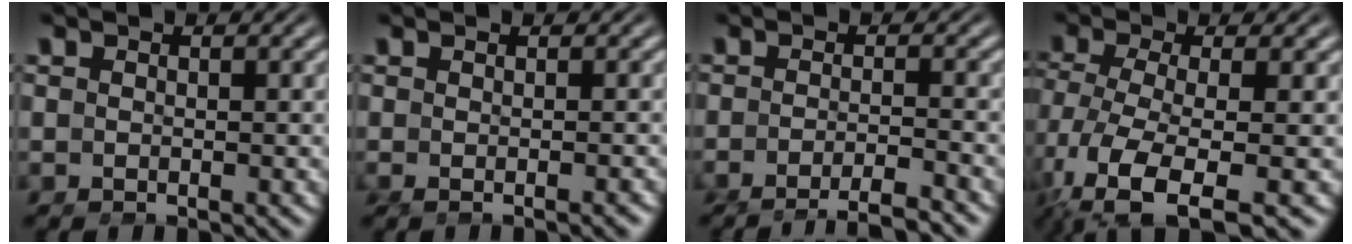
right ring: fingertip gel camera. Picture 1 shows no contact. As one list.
[{"total": 1.9, "force": [-1.4, -0.5, 1.1], "torque": [-0.015, 0.008, -0.019]}, {"total": 6.6, "force": [-6.4, 0.7, 1.6], "torque": [-0.010, -0.002, -0.109]}, {"total": 9.3, "force": [-6.2, 3.8, 5.8], "torque": [-0.142, -0.059, -0.071]}]